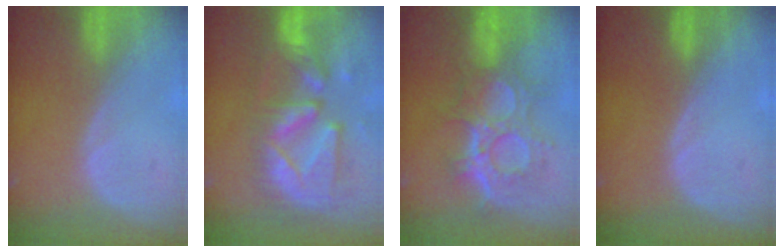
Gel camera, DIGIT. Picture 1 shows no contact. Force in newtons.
{"total": 13.2, "press": 11.3, "slide": 6.9}
{"total": 9.9, "press": 9.6, "slide": 2.6}
{"total": 0.0}